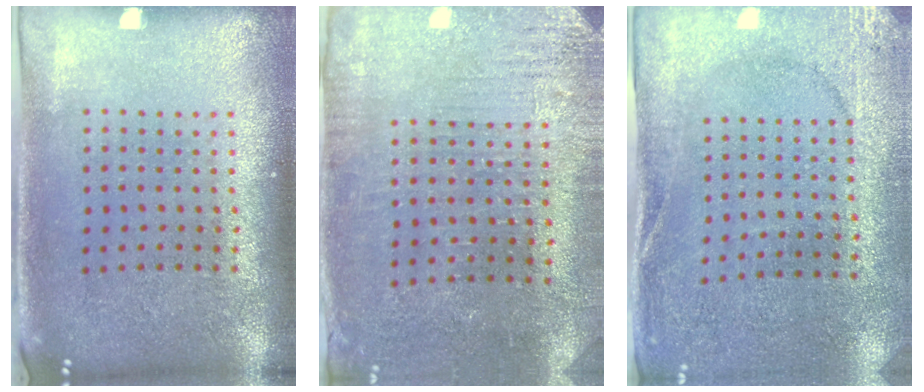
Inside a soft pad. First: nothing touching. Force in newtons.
{"total": 3.1, "press": 2.8, "slide": 1.2}
{"total": 2.6, "press": 2.5, "slide": 0.7}